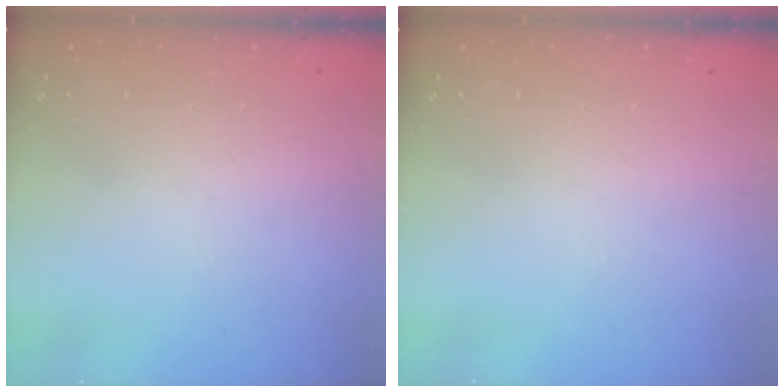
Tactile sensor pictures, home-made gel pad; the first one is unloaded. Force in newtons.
{"total": 0.0}